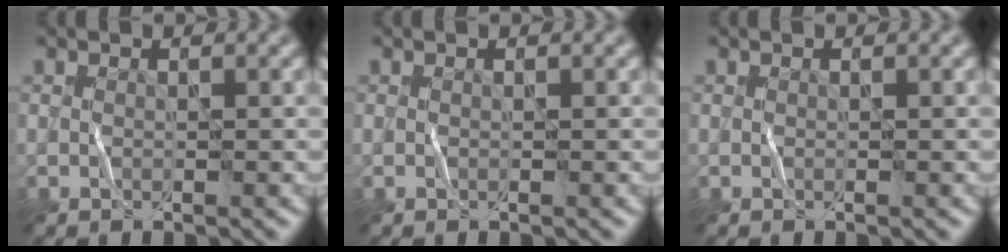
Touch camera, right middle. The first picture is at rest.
{"total": 0.0}
{"total": 0.0}